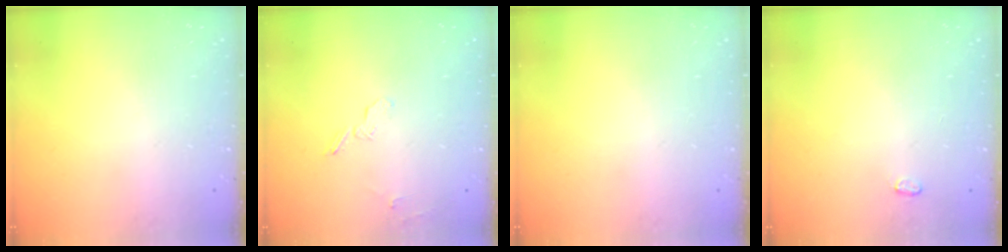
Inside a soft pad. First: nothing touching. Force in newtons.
{"total": 5.3, "press": 5.2, "slide": 1.2}
{"total": 0.0}
{"total": 2.6, "press": 2.6, "slide": 0.3}